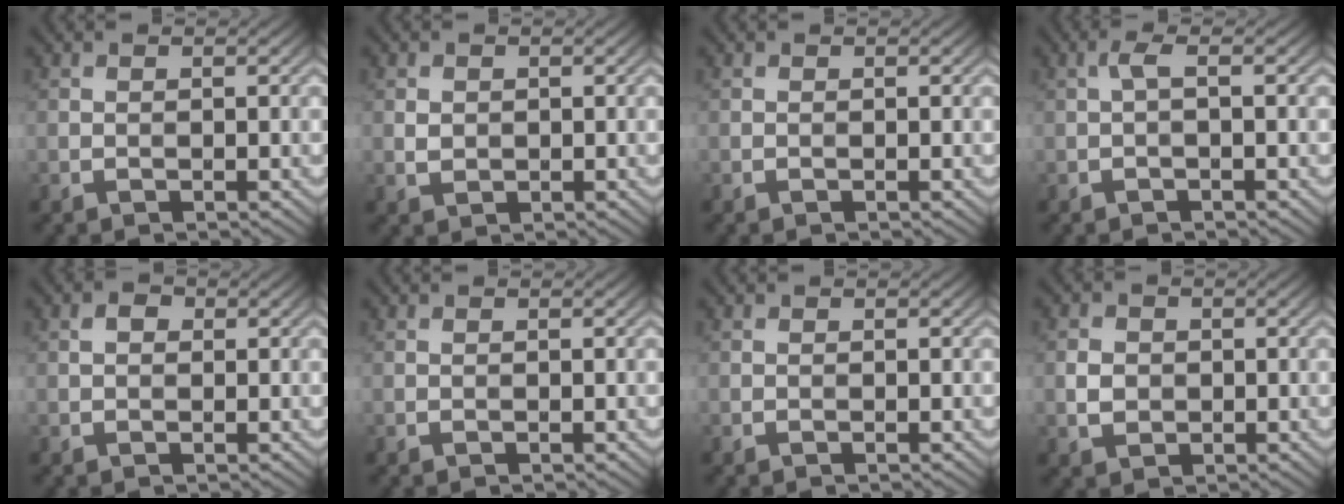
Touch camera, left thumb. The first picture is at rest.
{"total": 1.4, "force": [0.3, 1.2, 0.6], "torque": [-0.016, -0.005, 0.005]}
{"total": 0.0}
{"total": 1.4, "force": [0.1, 0.1, 1.4], "torque": [-0.032, 0.005, -0.003]}
{"total": 1.3, "force": [0.5, 0.9, 0.8], "torque": [-0.015, 0.000, 0.001]}
{"total": 0.0}
{"total": 0.0}
{"total": 2.3, "force": [0.0, 2.0, 1.0], "torque": [-0.023, -0.006, -0.004]}